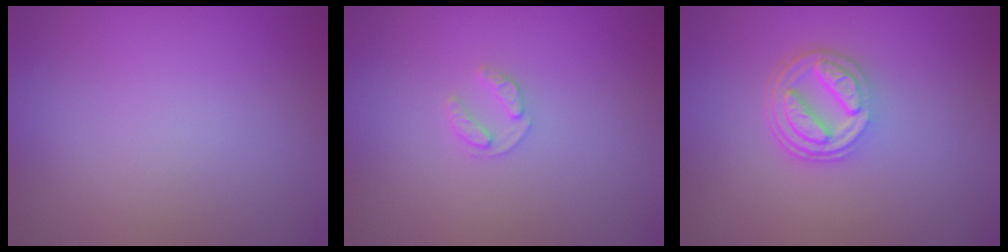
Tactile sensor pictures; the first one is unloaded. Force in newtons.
{"total": 1.3, "press": 1.3, "slide": 0.2}
{"total": 4.5, "press": 3.3, "slide": 3.0}